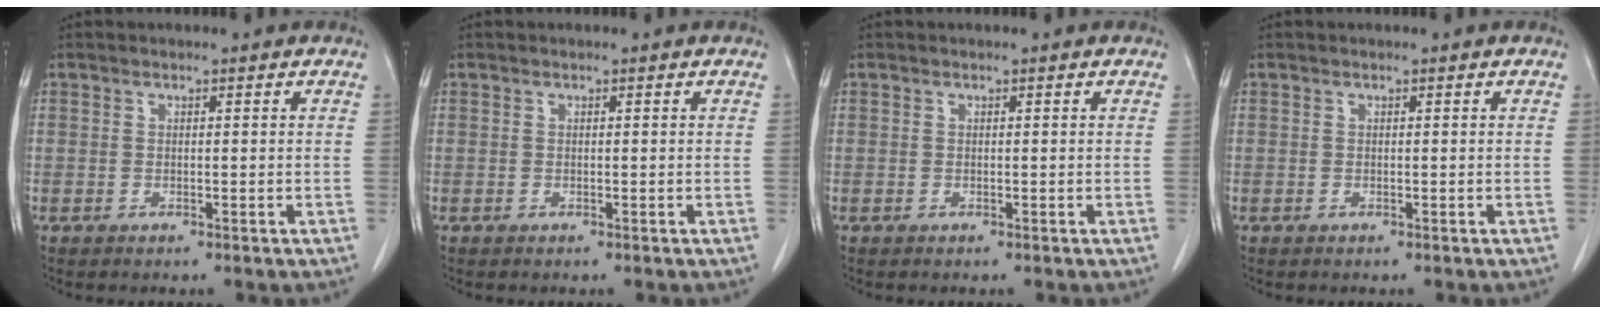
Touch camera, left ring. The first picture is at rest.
{"total": 0.0}
{"total": 0.0}
{"total": 0.0}